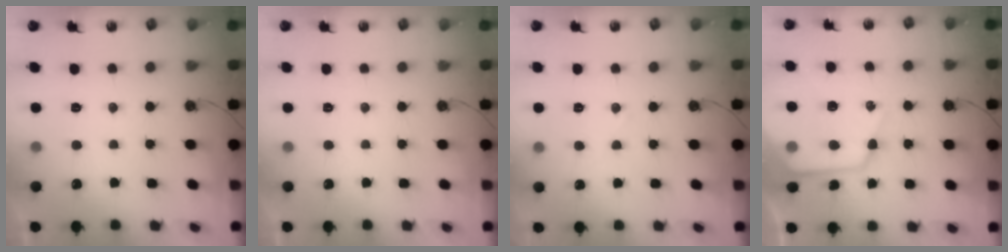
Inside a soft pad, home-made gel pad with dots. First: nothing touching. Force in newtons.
{"total": 0.0}
{"total": 4.0, "press": 3.9, "slide": 0.6}
{"total": 15.9, "press": 15.8, "slide": 1.5}